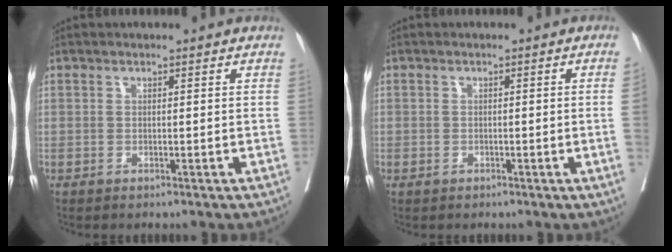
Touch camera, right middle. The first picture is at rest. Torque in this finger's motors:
{"motor_torque": [0.37, -0.34, -0.43, -0.21]}